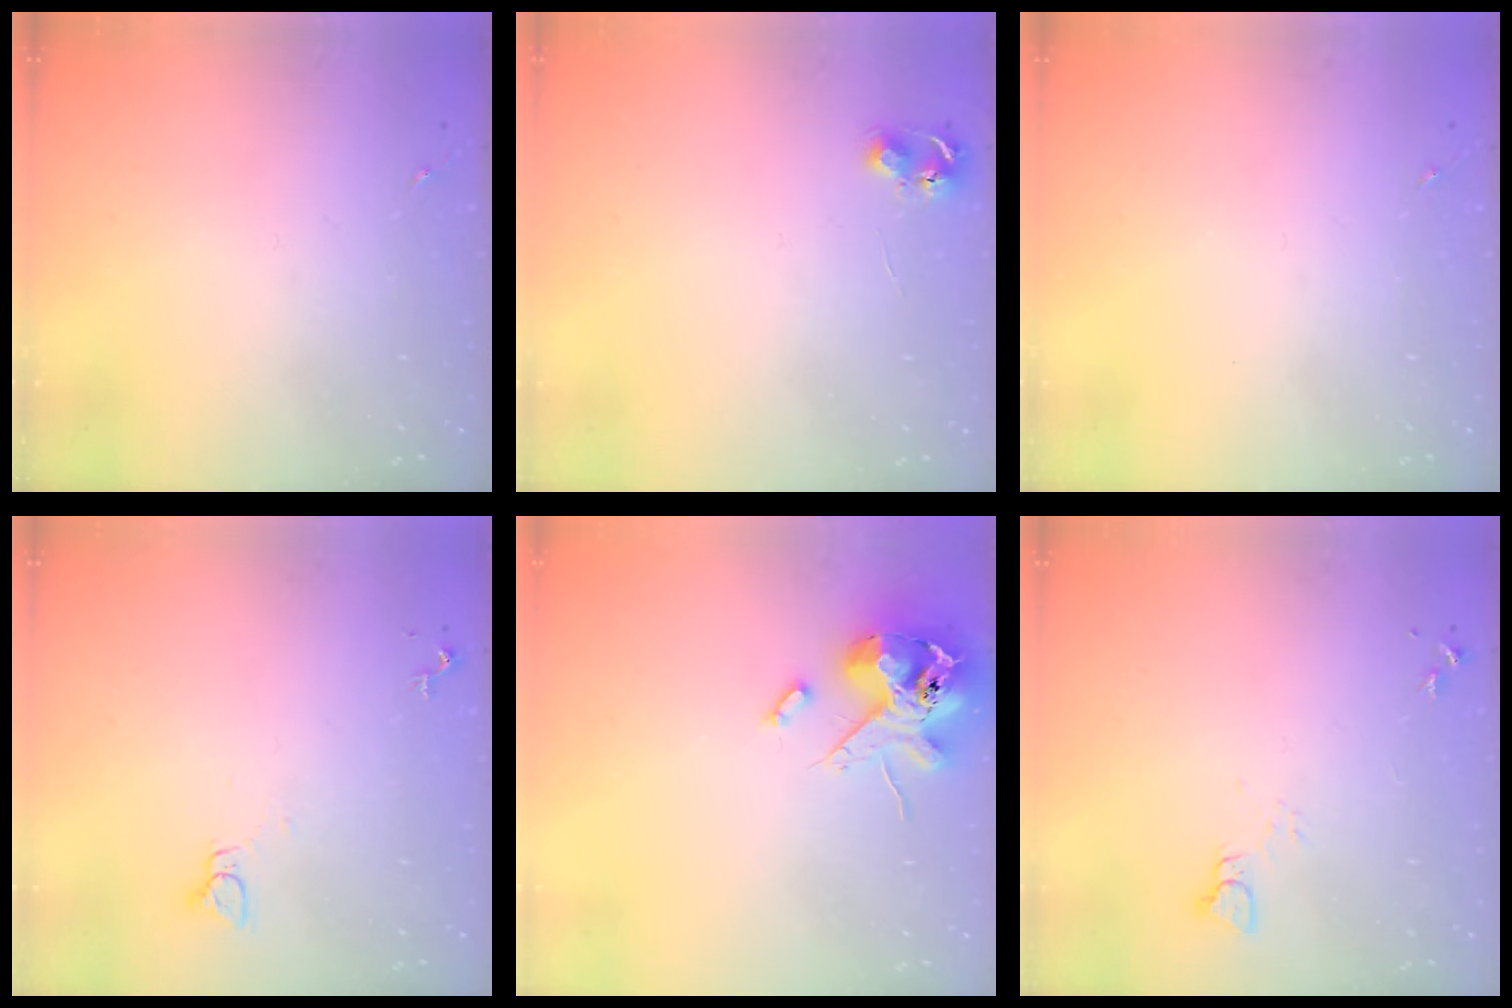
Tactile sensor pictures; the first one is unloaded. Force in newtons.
{"total": 5.3, "press": 5.3, "slide": 0.5}
{"total": 0.0}
{"total": 2.2, "press": 2.2, "slide": 0.1}
{"total": 14.2, "press": 14.0, "slide": 2.4}
{"total": 2.2, "press": 2.2, "slide": 0.2}